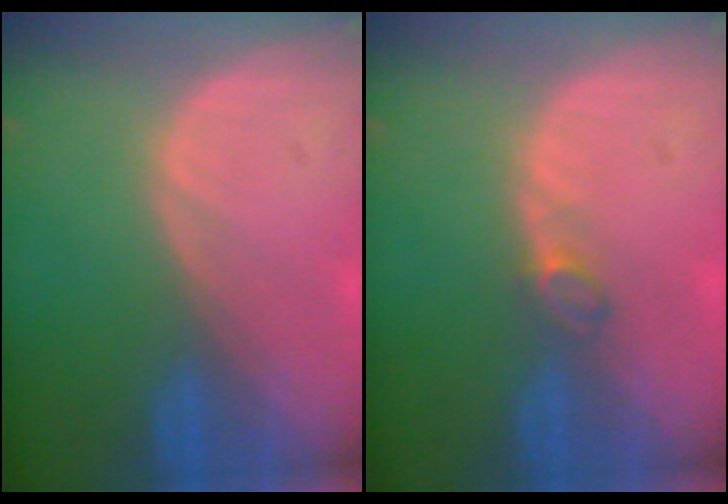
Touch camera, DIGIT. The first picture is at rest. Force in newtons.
{"total": 1.7, "press": 1.7, "slide": 0.4}